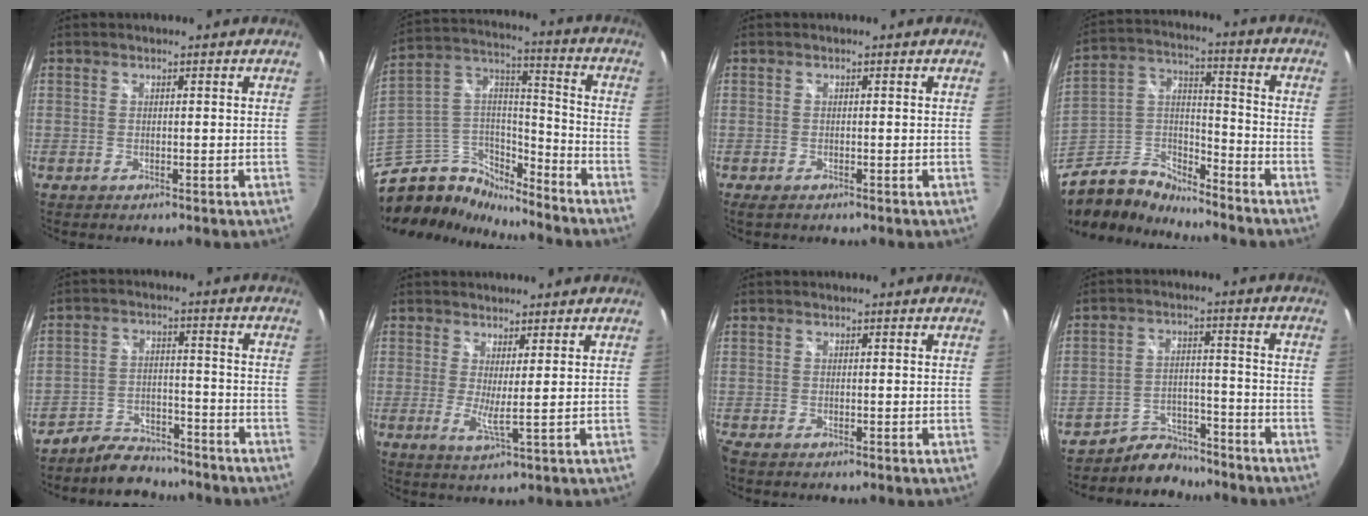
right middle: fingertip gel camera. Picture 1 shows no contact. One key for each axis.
{"total": 16.2, "fx": -13.2, "fy": 6.6, "fz": 6.7, "tx": -0.161, "ty": 0.022, "tz": -0.238}
{"total": 0.6, "fx": -0.4, "fy": 0.3, "fz": 0.3, "tx": -0.008, "ty": -0.004, "tz": -0.009}
{"total": 14.0, "fx": -11.2, "fy": 6.4, "fz": 5.4, "tx": -0.136, "ty": 0.013, "tz": -0.217}
{"total": 9.1, "fx": -8.3, "fy": 3.1, "fz": 1.8, "tx": -0.057, "ty": 0.009, "tz": -0.131}
{"total": 3.5, "fx": 1.3, "fy": -0.5, "fz": 3.2, "tx": -0.057, "ty": -0.010, "tz": 0.018}
{"total": 0.9, "fx": -0.8, "fy": 0.2, "fz": 0.4, "tx": -0.011, "ty": -0.005, "tz": -0.017}
{"total": 8.0, "fx": -7.6, "fy": 2.5, "fz": 0.2, "tx": -0.016, "ty": 0.016, "tz": -0.125}